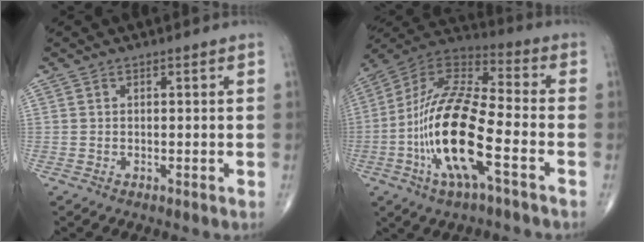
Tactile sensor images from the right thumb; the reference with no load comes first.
{"total": 20.0, "force": [-6.1, 6.2, 18.0], "torque": [-0.364, 0.033, -0.113]}